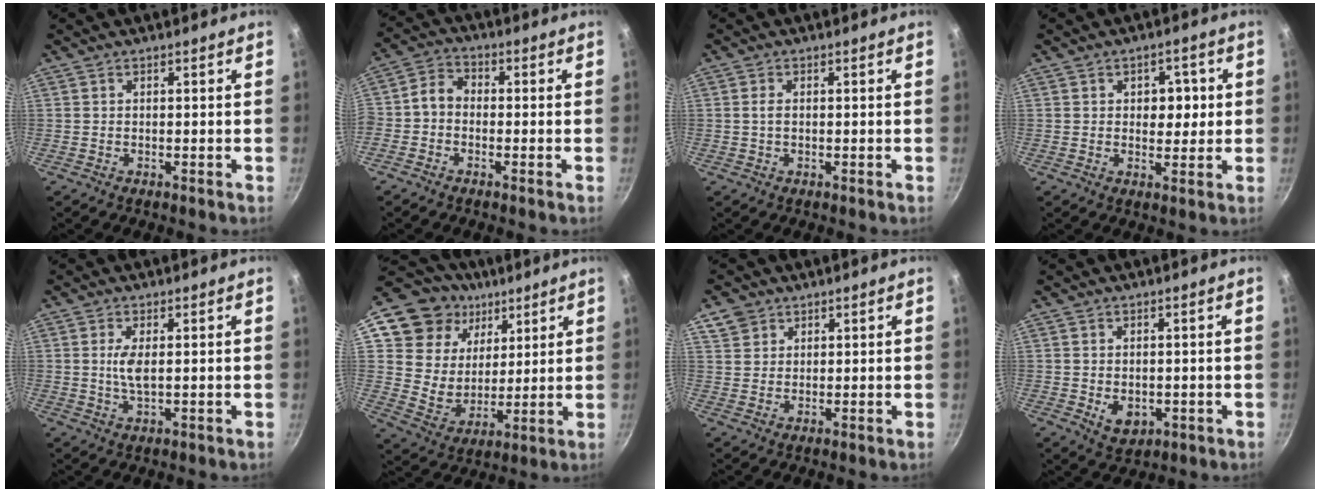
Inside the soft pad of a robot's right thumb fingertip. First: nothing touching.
{"total": 4.6, "force": [-1.2, 3.5, 2.7], "torque": [-0.045, 0.025, -0.039]}
{"total": 1.4, "force": [0.1, 0.8, 1.1], "torque": [-0.022, 0.001, 0.001]}
{"total": 5.4, "force": [0.9, 3.8, 3.7], "torque": [-0.018, -0.003, 0.009]}
{"total": 3.6, "force": [0.5, 1.2, 3.4], "torque": [-0.073, -0.004, 0.012]}
{"total": 18.7, "force": [8.9, 14.6, 7.5], "torque": [-0.104, -0.022, 0.168]}
{"total": 4.3, "force": [2.5, 3.4, 1.1], "torque": [-0.003, 0.003, 0.046]}
{"total": 4.9, "force": [-0.7, 3.6, 3.2], "torque": [-0.038, -0.007, 0.000]}